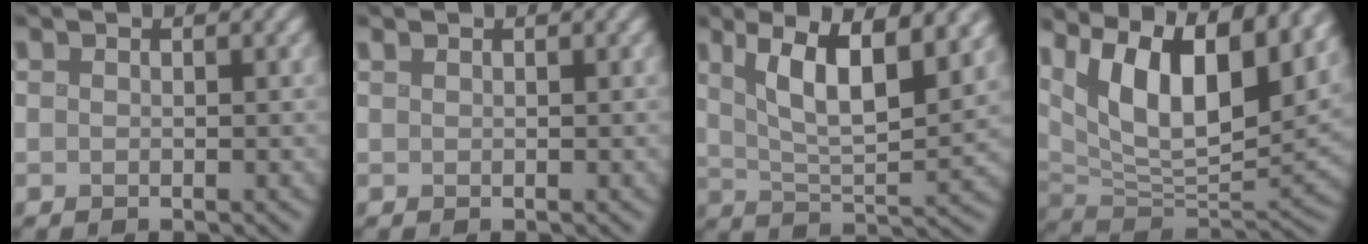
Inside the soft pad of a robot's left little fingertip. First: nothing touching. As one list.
[{"total": 0.0}, {"total": 8.5, "force": [3.6, 2.6, 7.3], "torque": [-0.128, 0.000, 0.062]}, {"total": 13.9, "force": [6.7, 5.9, 10.6], "torque": [-0.163, 0.020, 0.104]}]